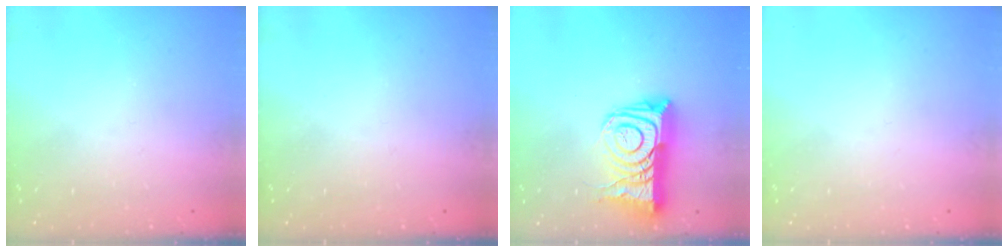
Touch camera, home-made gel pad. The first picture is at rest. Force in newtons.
{"total": 2.8, "press": 2.8, "slide": 0.4}
{"total": 16.4, "press": 16.3, "slide": 1.5}
{"total": 0.0}